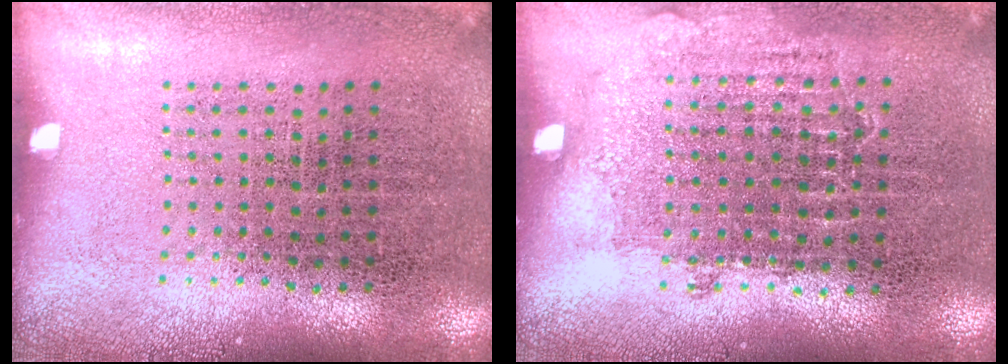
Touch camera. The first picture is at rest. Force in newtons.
{"total": 0.8, "press": 0.7, "slide": 0.3}